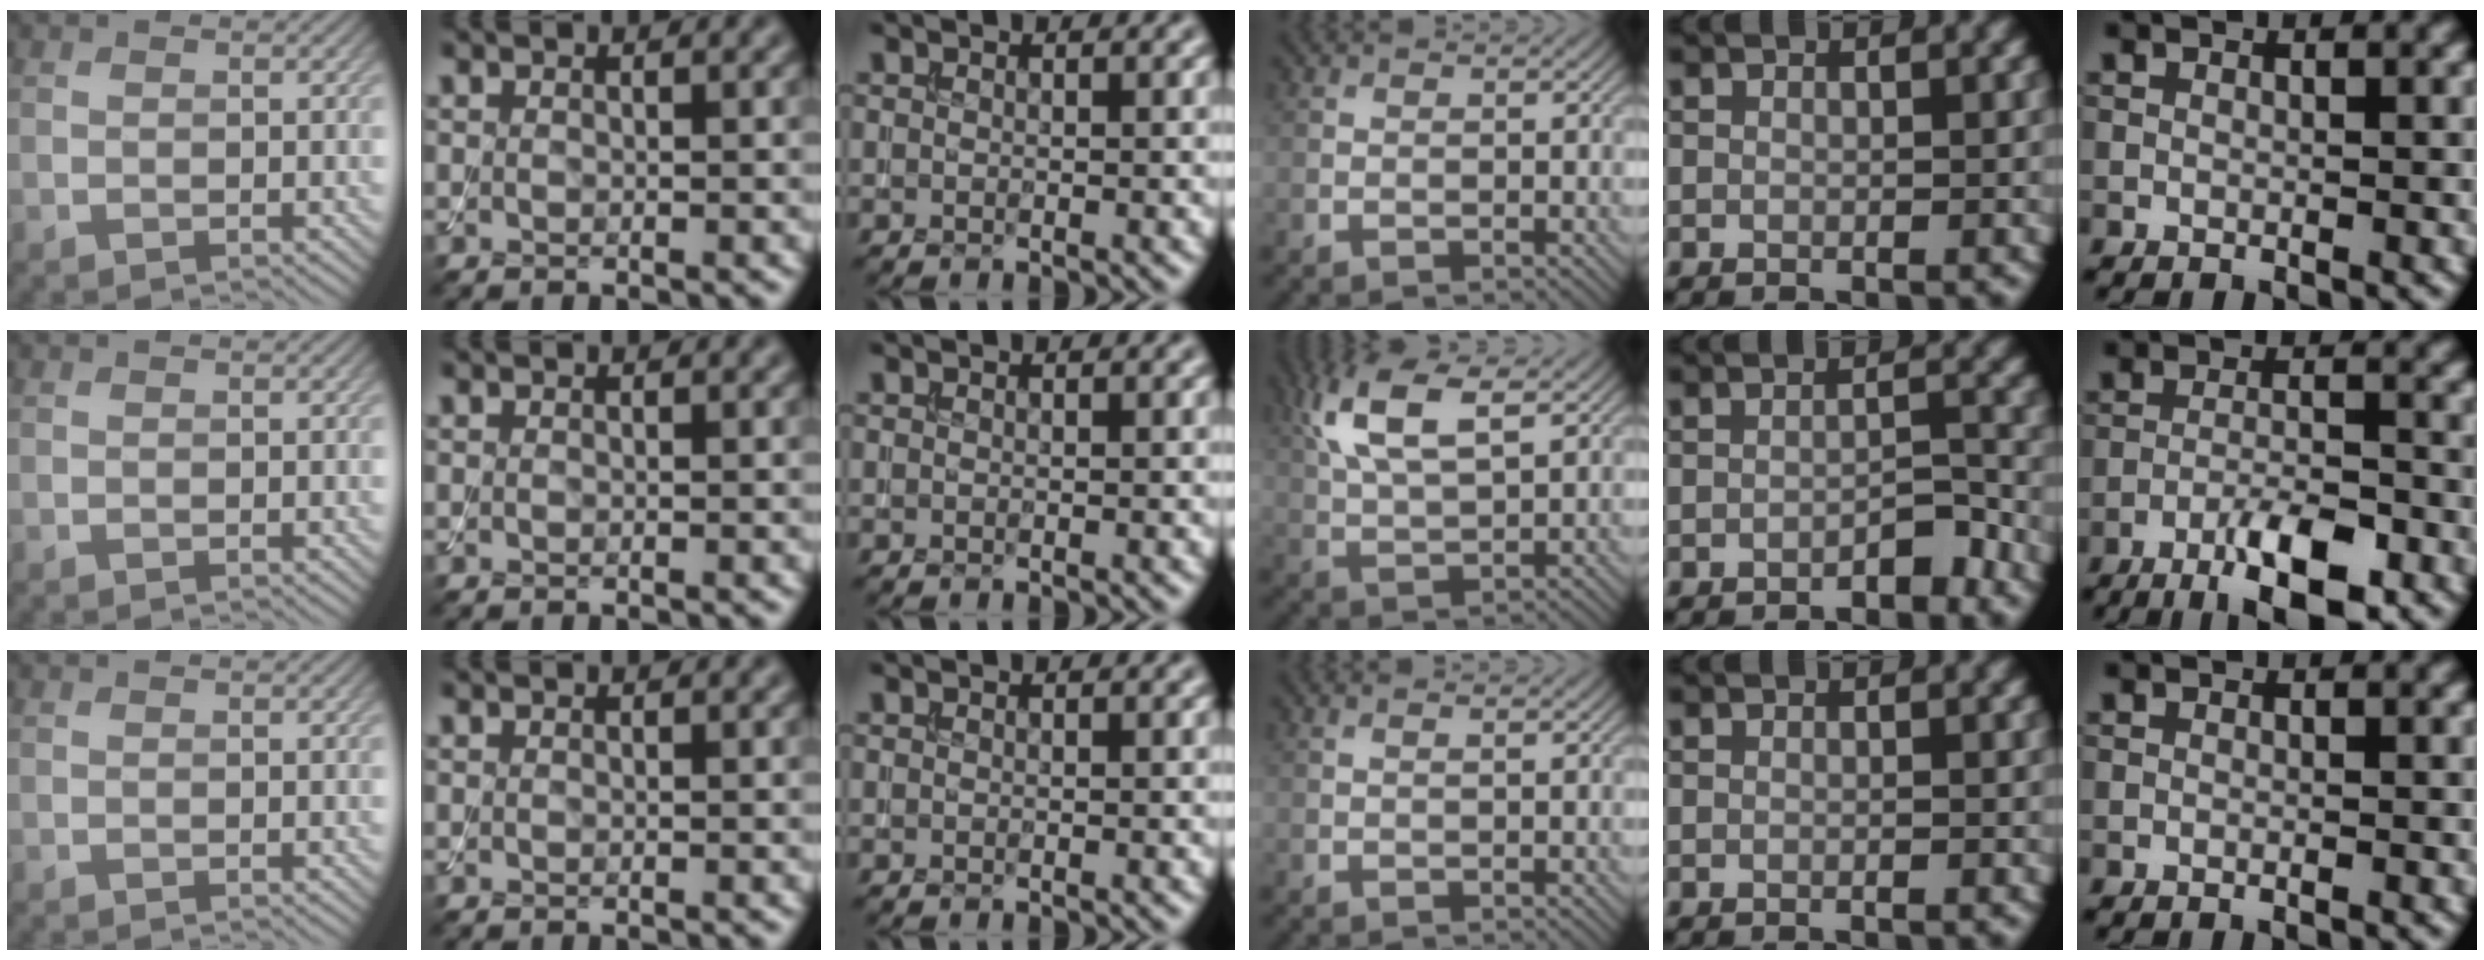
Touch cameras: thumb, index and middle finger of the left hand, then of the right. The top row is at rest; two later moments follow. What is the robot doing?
{"motion": "assemble", "object": "toy tower of hanoi"}